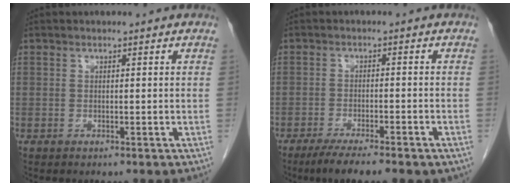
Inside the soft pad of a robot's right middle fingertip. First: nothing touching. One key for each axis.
{"total": 8.4, "fx": -6.1, "fy": 1.4, "fz": 5.6, "tx": -0.080, "ty": -0.016, "tz": -0.089}